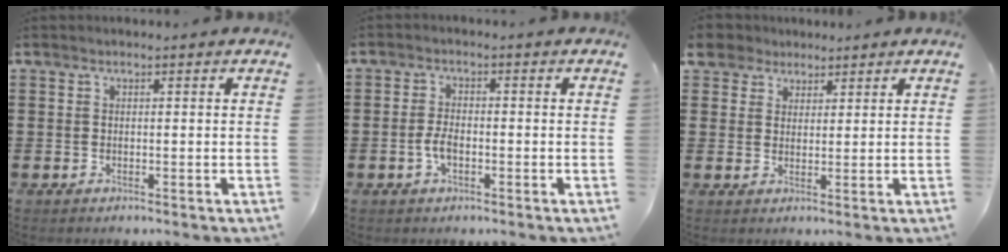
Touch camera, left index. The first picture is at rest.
{"total": 3.1, "force": [-1.1, 1.4, 2.6], "torque": [-0.070, -0.004, -0.026]}
{"total": 3.6, "force": [2.6, 2.5, 0.2], "torque": [-0.022, 0.012, 0.048]}